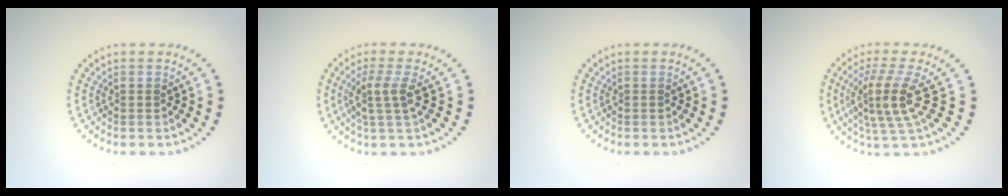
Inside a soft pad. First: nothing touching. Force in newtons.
{"total": 2.6, "press": 2.0, "slide": 1.7}
{"total": 0.0}
{"total": 4.2, "press": 3.1, "slide": 2.7}